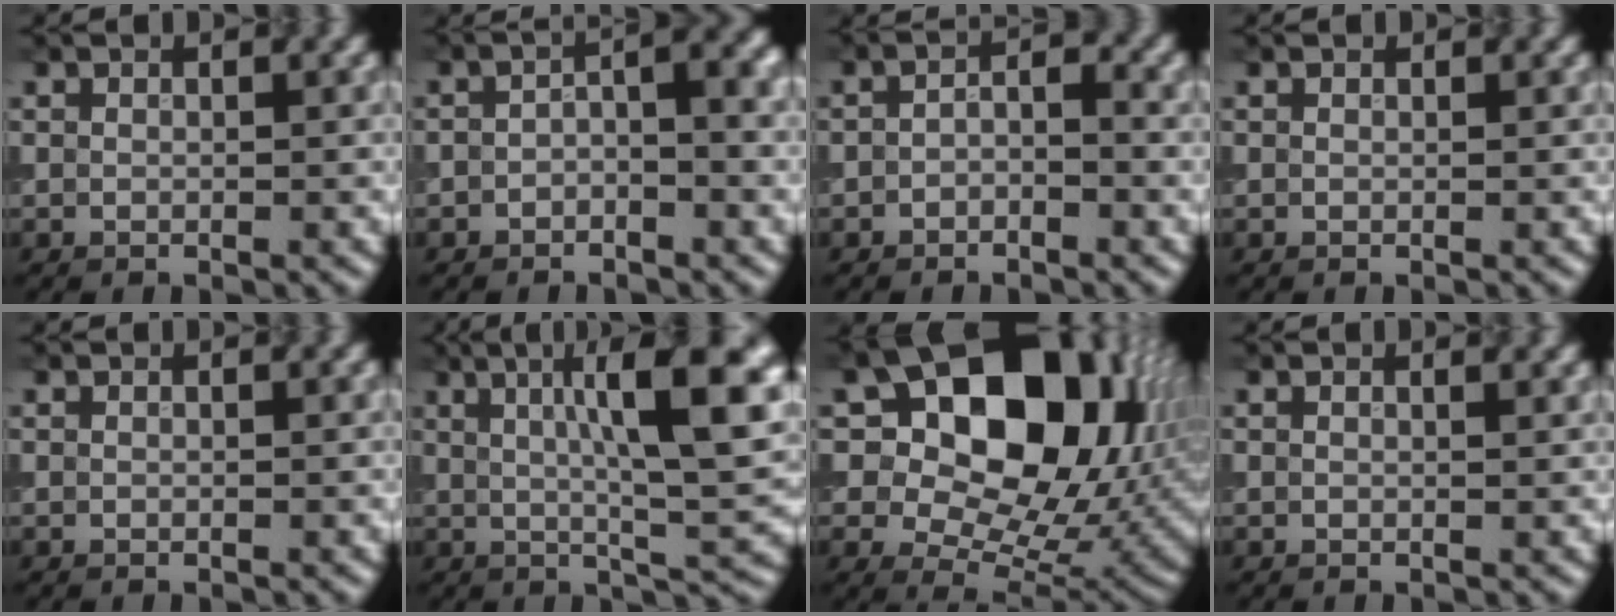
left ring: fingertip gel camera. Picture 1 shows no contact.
{"total": 2.6, "force": [-1.1, 1.5, 1.9], "torque": [-0.027, 0.010, -0.026]}
{"total": 1.6, "force": [-1.0, 1.0, 0.7], "torque": [-0.011, 0.007, -0.021]}
{"total": 0.0}
{"total": 0.0}
{"total": 11.7, "force": [2.8, 2.6, 11.1], "torque": [-0.145, 0.008, 0.040]}
{"total": 17.2, "force": [5.5, 11.3, 11.7], "torque": [-0.171, 0.018, 0.099]}
{"total": 1.0, "force": [0.8, 0.3, 0.5], "torque": [-0.002, 0.002, 0.008]}